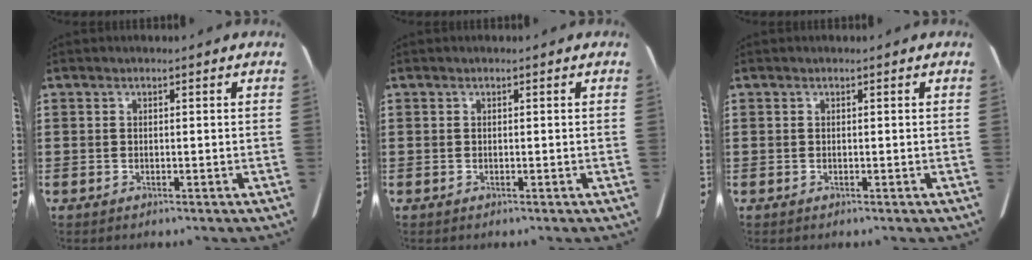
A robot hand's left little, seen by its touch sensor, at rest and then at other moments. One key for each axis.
{"total": 0.0}
{"total": 0.0}